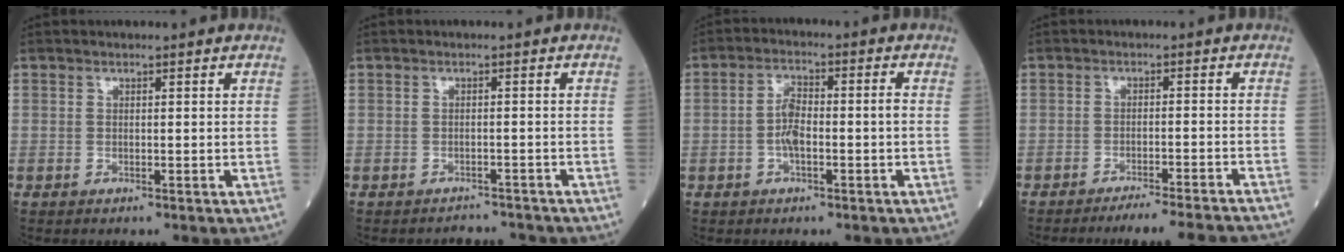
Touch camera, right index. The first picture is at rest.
{"total": 3.8, "force": [-3.7, 0.9, -0.3], "torque": [0.008, -0.001, -0.047]}
{"total": 4.9, "force": [-1.1, 1.4, 4.6], "torque": [-0.099, 0.013, -0.023]}
{"total": 13.2, "force": [-12.4, -0.9, 4.4], "torque": [-0.031, -0.022, -0.161]}